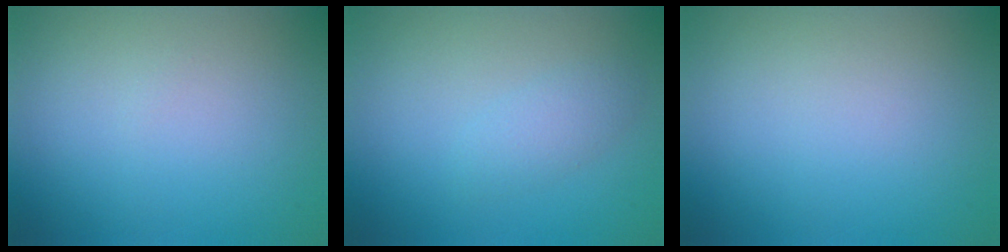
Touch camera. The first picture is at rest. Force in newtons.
{"total": 1.6, "press": 1.6, "slide": 0.1}
{"total": 0.0}